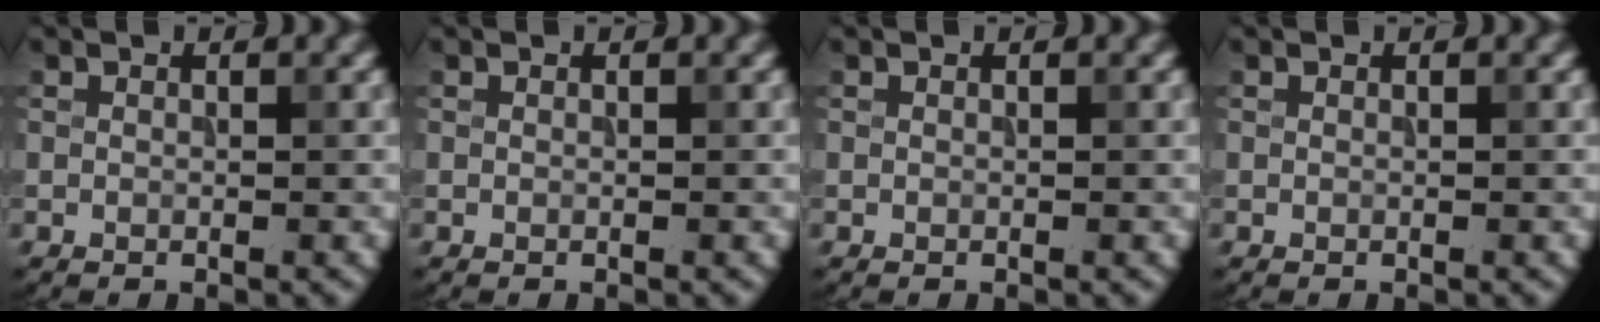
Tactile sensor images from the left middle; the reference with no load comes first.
{"total": 0.0}
{"total": 0.0}
{"total": 0.0}